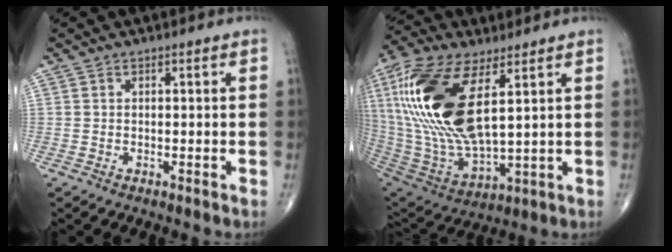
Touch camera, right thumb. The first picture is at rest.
{"total": 25.0, "force": [7.2, 10.6, 21.5], "torque": [-0.468, -0.028, 0.143]}